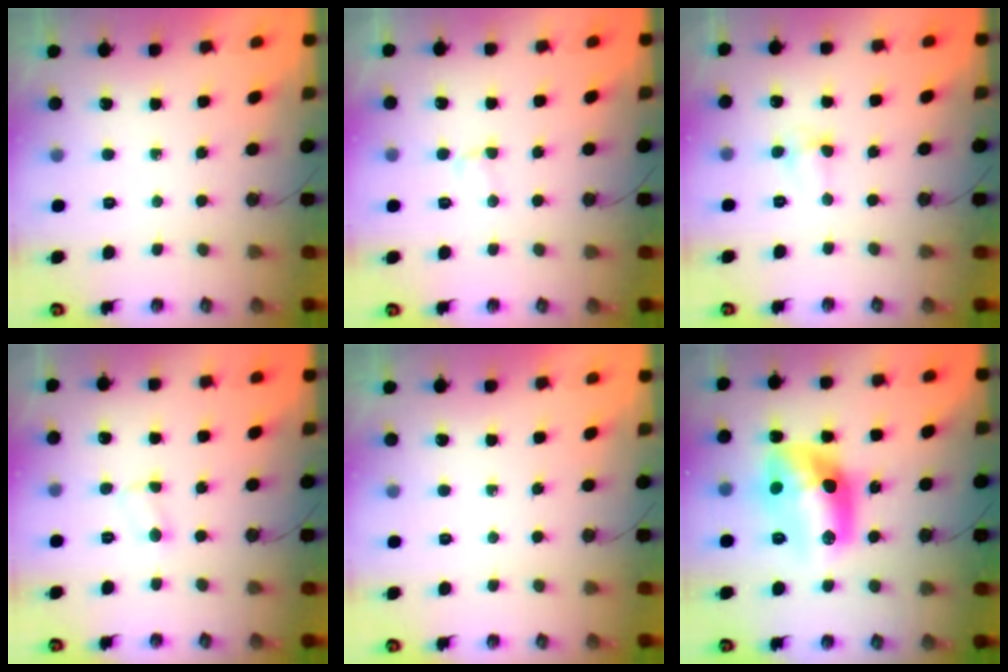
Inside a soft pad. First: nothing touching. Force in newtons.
{"total": 2.7, "press": 2.6, "slide": 0.4}
{"total": 2.9, "press": 2.8, "slide": 0.7}
{"total": 2.5, "press": 2.4, "slide": 0.8}
{"total": 0.0}
{"total": 15.4, "press": 15.3, "slide": 1.0}